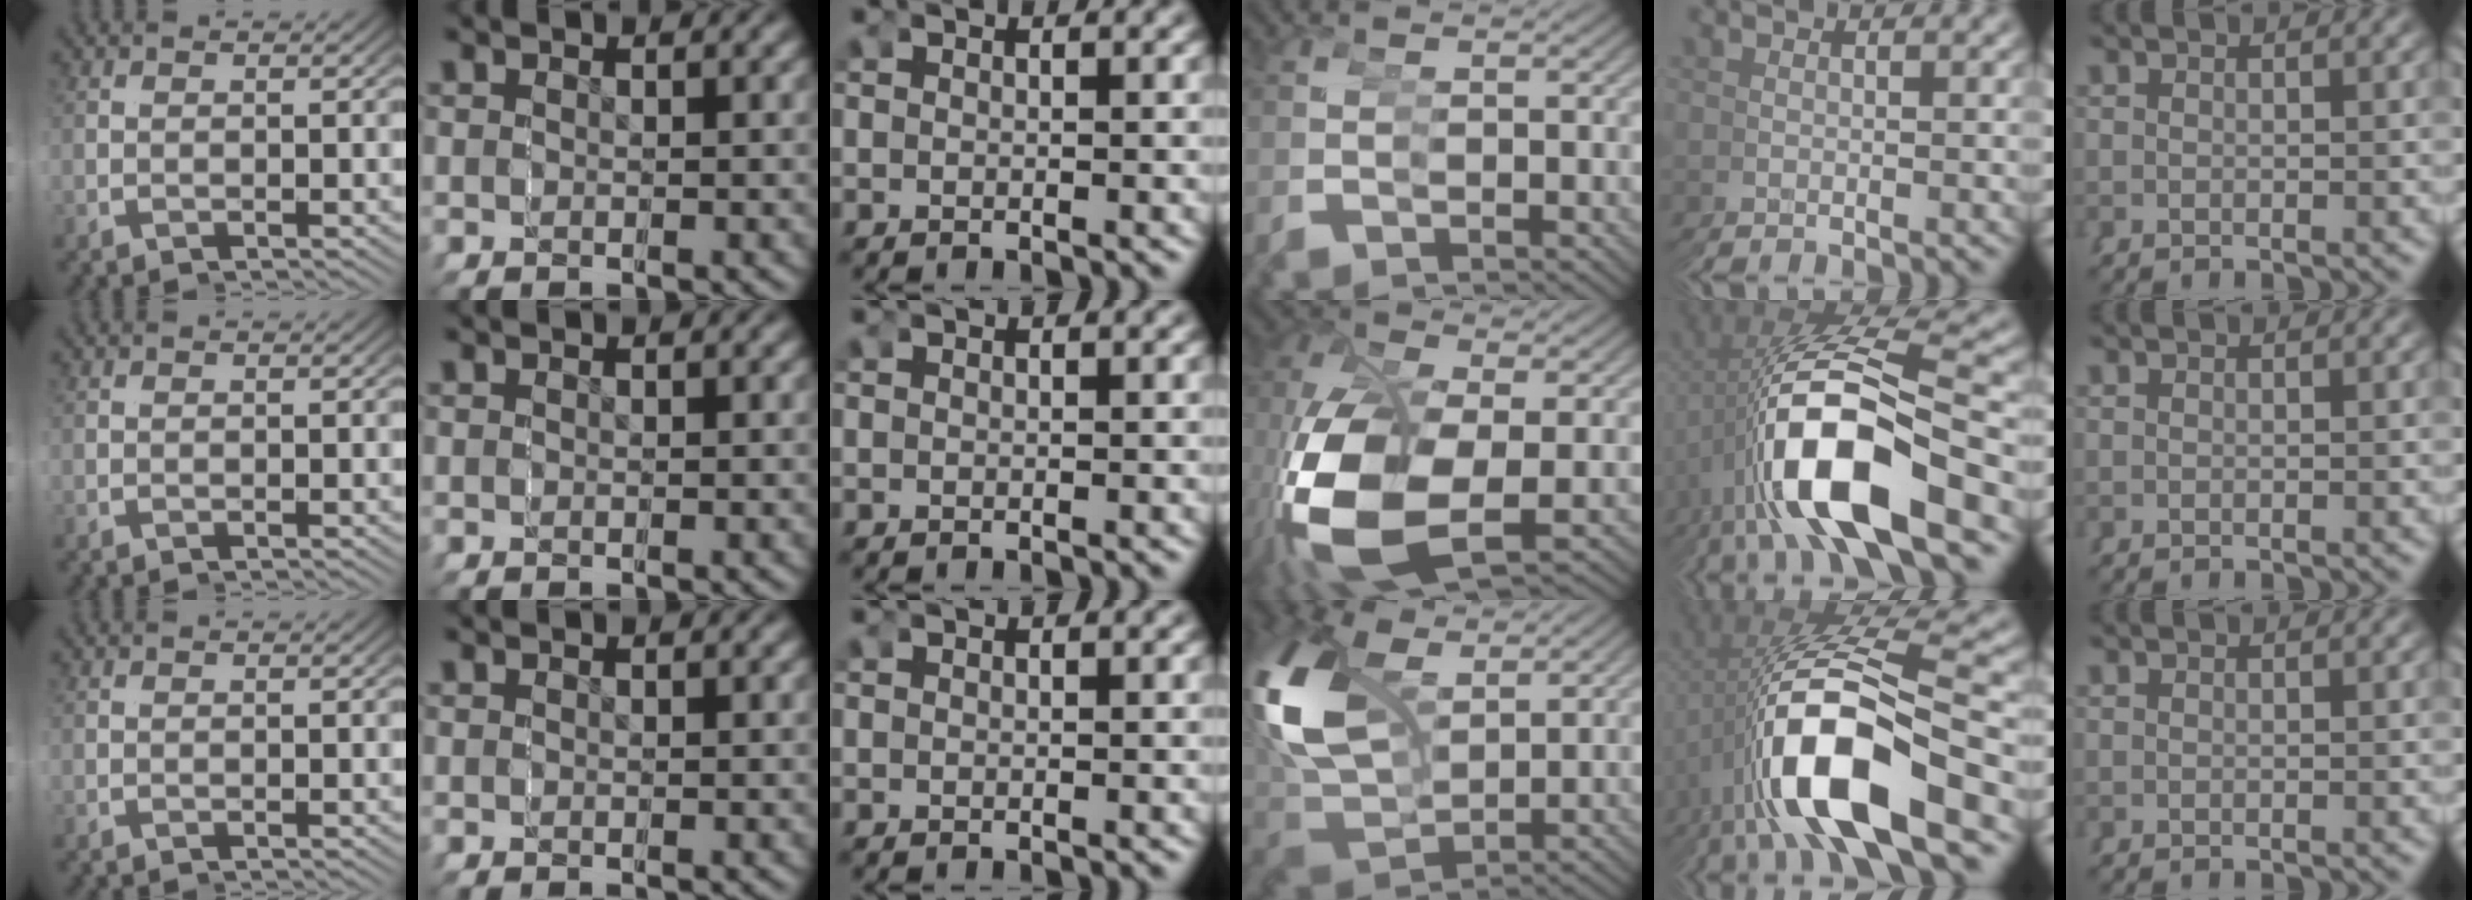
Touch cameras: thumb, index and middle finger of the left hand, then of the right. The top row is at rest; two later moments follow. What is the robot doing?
{"motion": "grasp_and_lifting", "object": "markers"}